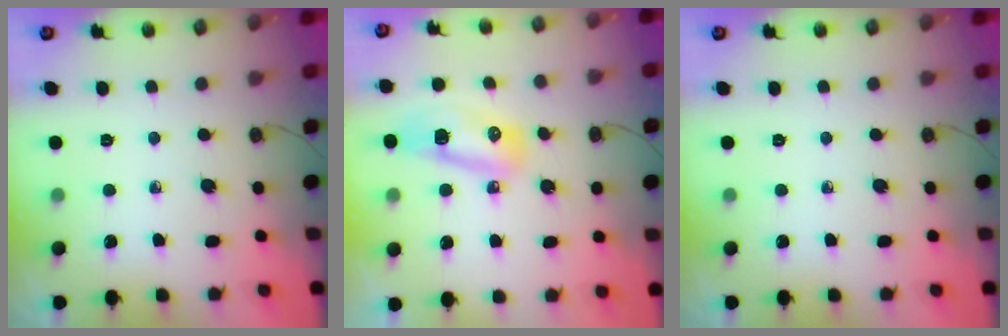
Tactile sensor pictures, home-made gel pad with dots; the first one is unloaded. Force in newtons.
{"total": 10.3, "press": 10.0, "slide": 2.4}
{"total": 0.0}